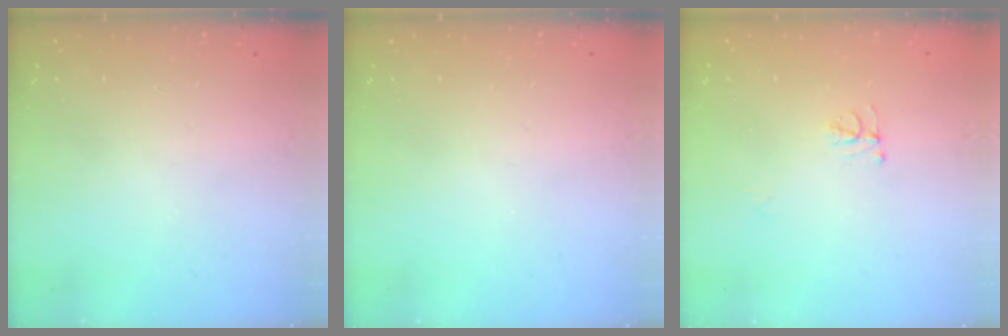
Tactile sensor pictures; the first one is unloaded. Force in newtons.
{"total": 0.0}
{"total": 4.7, "press": 4.6, "slide": 0.4}